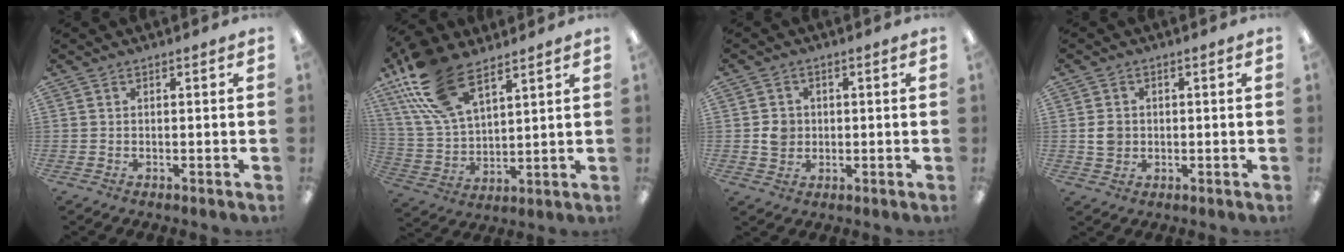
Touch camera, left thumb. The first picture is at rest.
{"total": 19.4, "force": [11.7, 9.3, 12.3], "torque": [-0.277, -0.035, 0.214]}
{"total": 4.3, "force": [0.1, 4.0, 1.7], "torque": [-0.010, 0.000, -0.002]}
{"total": 3.9, "force": [0.0, 3.4, 1.9], "torque": [-0.026, 0.005, 0.000]}